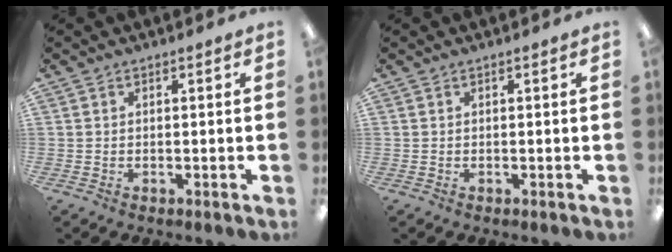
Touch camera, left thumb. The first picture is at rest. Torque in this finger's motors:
{"motor_torque": [-0.05, -0.05, 0.10, 0.07, 0.00]}